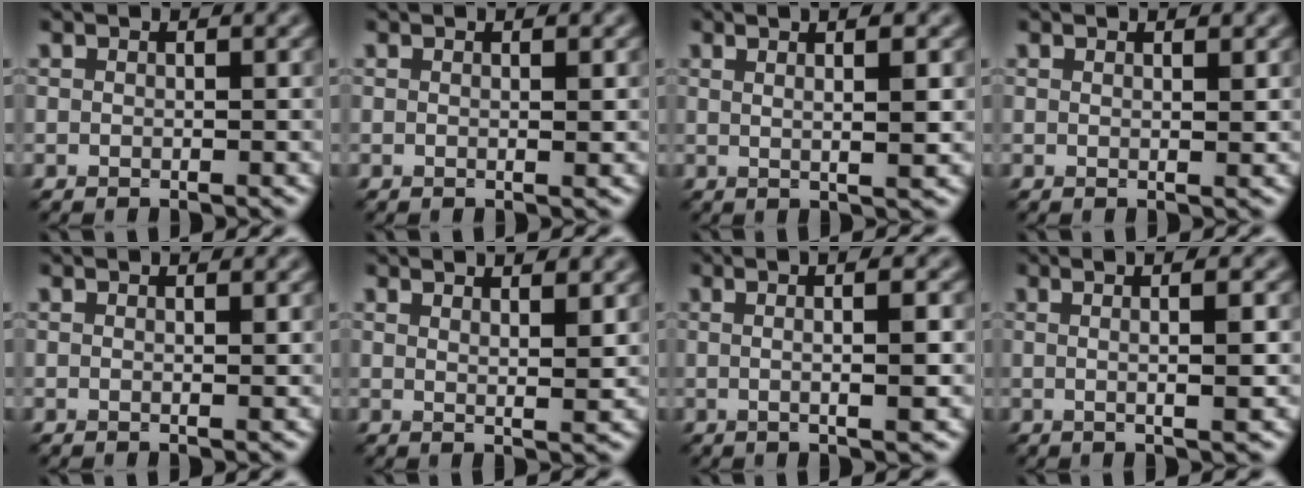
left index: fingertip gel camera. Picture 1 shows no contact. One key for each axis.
{"total": 1.0, "fx": 0.3, "fy": 0.2, "fz": 1.0, "tx": -0.013, "ty": 0.001, "tz": 0.003}
{"total": 4.7, "fx": 1.5, "fy": 1.4, "fz": 4.2, "tx": -0.040, "ty": 0.006, "tz": 0.004}
{"total": 1.2, "fx": 0.7, "fy": 0.3, "fz": 0.9, "tx": -0.009, "ty": 0.003, "tz": 0.010}
{"total": 0.8, "fx": 0.4, "fy": 0.2, "fz": 0.6, "tx": -0.005, "ty": 0.003, "tz": 0.006}
{"total": 3.5, "fx": 2.1, "fy": 1.0, "fz": 2.6, "tx": -0.019, "ty": 0.002, "tz": 0.019}
{"total": 5.7, "fx": 1.0, "fy": 1.9, "fz": 5.3, "tx": -0.051, "ty": 0.015, "tz": -0.009}
{"total": 5.4, "fx": 1.0, "fy": 1.8, "fz": 5.0, "tx": -0.045, "ty": 0.015, "tz": -0.008}